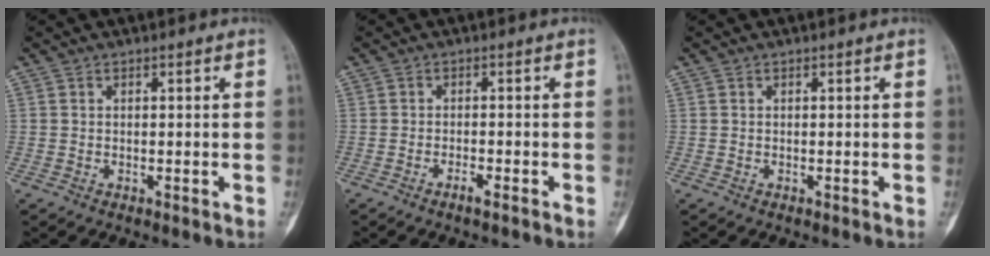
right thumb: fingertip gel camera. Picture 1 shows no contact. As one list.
[{"total": 1.7, "force": [-1.3, 0.0, 1.1], "torque": [-0.022, 0.004, -0.026]}, {"total": 0.0}]